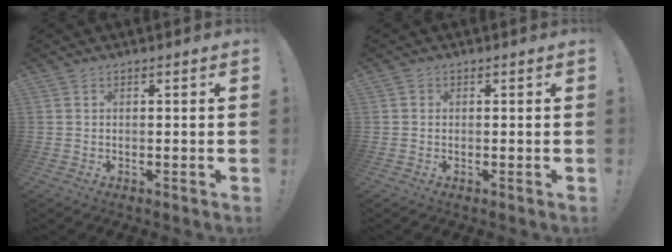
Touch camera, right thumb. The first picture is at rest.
{"total": 0.7, "force": [0.0, 0.7, 0.2], "torque": [0.004, -0.001, -0.002]}